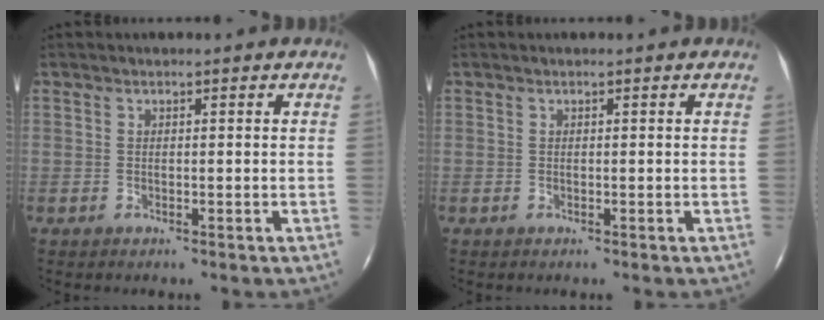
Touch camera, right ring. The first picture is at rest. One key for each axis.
{"total": 0.0}